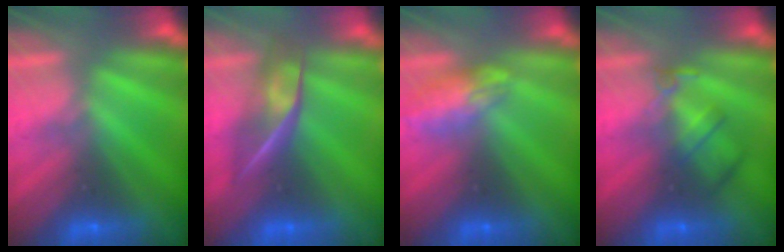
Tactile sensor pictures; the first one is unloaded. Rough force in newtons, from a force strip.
{"total": 2.4}
{"total": 2.4}
{"total": 2.4}